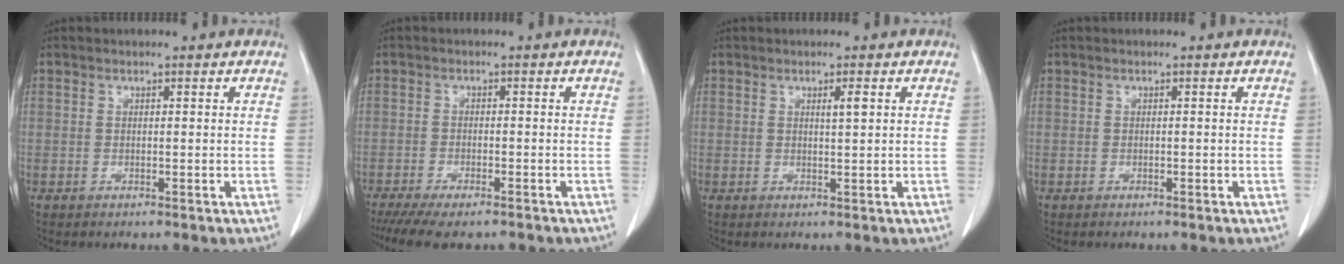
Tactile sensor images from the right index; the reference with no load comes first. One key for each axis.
{"total": 9.7, "fx": -7.9, "fy": 2.4, "fz": 5.0, "tx": -0.069, "ty": -0.009, "tz": -0.117}
{"total": 1.6, "fx": 0.7, "fy": 0.1, "fz": 1.4, "tx": -0.024, "ty": -0.002, "tz": 0.011}
{"total": 0.0}